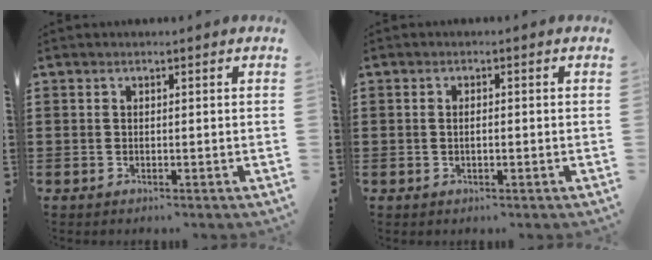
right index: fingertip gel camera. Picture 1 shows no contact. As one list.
[{"total": 1.4, "force": [-0.2, 0.5, 1.3], "torque": [-0.024, 0.000, -0.004]}]